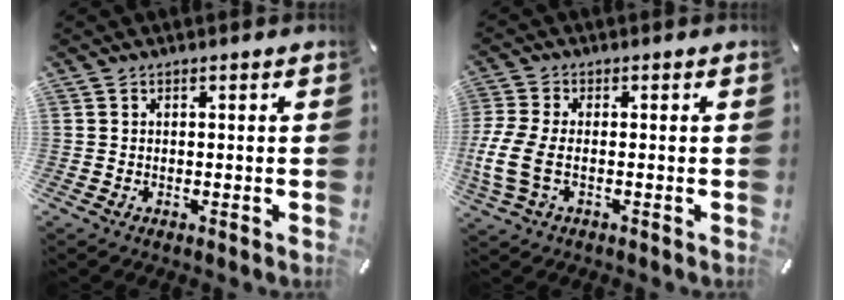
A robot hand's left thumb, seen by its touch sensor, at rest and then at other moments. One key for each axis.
{"total": 8.4, "fx": -1.6, "fy": 4.5, "fz": 6.9, "tx": -0.150, "ty": -0.006, "tz": -0.025}